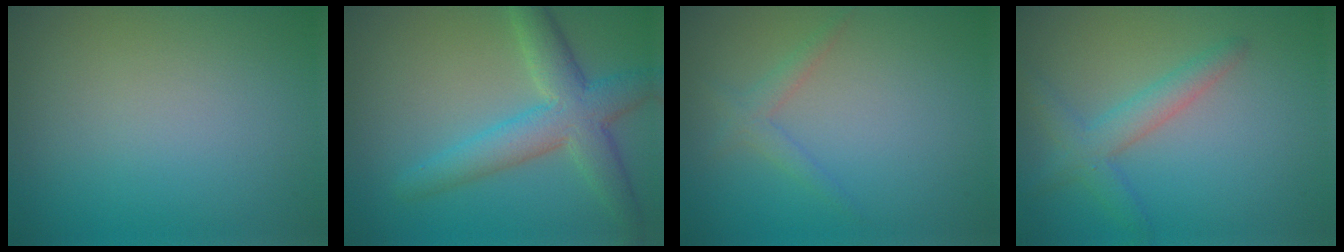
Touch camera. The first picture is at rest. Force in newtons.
{"total": 5.6, "press": 5.6, "slide": 0.1}
{"total": 1.5, "press": 1.5, "slide": 0.1}
{"total": 2.9, "press": 2.9, "slide": 0.1}